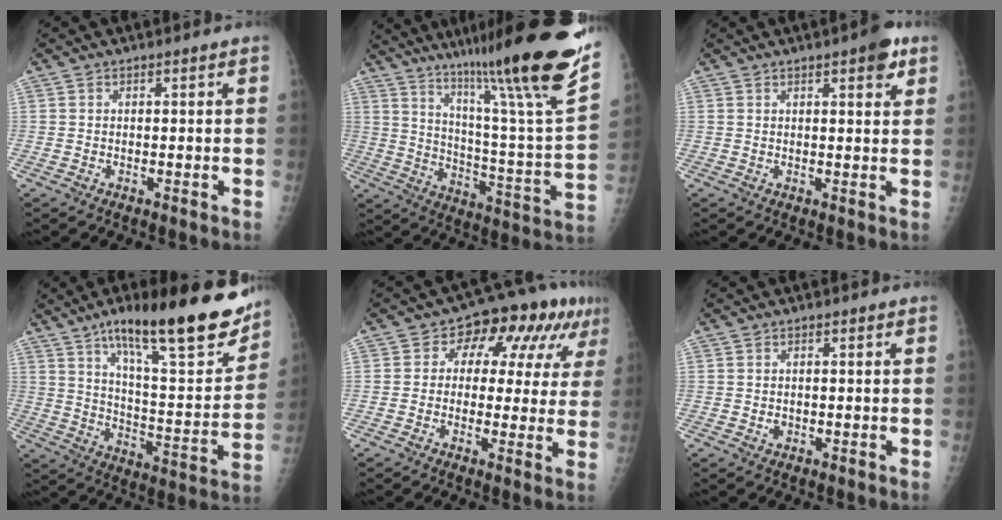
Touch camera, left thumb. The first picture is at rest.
{"total": 30.3, "force": [20.4, 2.5, 22.3], "torque": [-0.312, -0.094, 0.307]}
{"total": 4.4, "force": [2.5, 1.3, 3.4], "torque": [-0.036, -0.008, 0.027]}
{"total": 25.9, "force": [16.8, 6.2, 18.8], "torque": [-0.249, -0.061, 0.264]}
{"total": 12.9, "force": [4.6, 7.7, 9.3], "torque": [-0.074, 0.020, 0.055]}
{"total": 0.9, "force": [-0.1, 0.8, 0.4], "torque": [-0.003, 0.001, 0.002]}